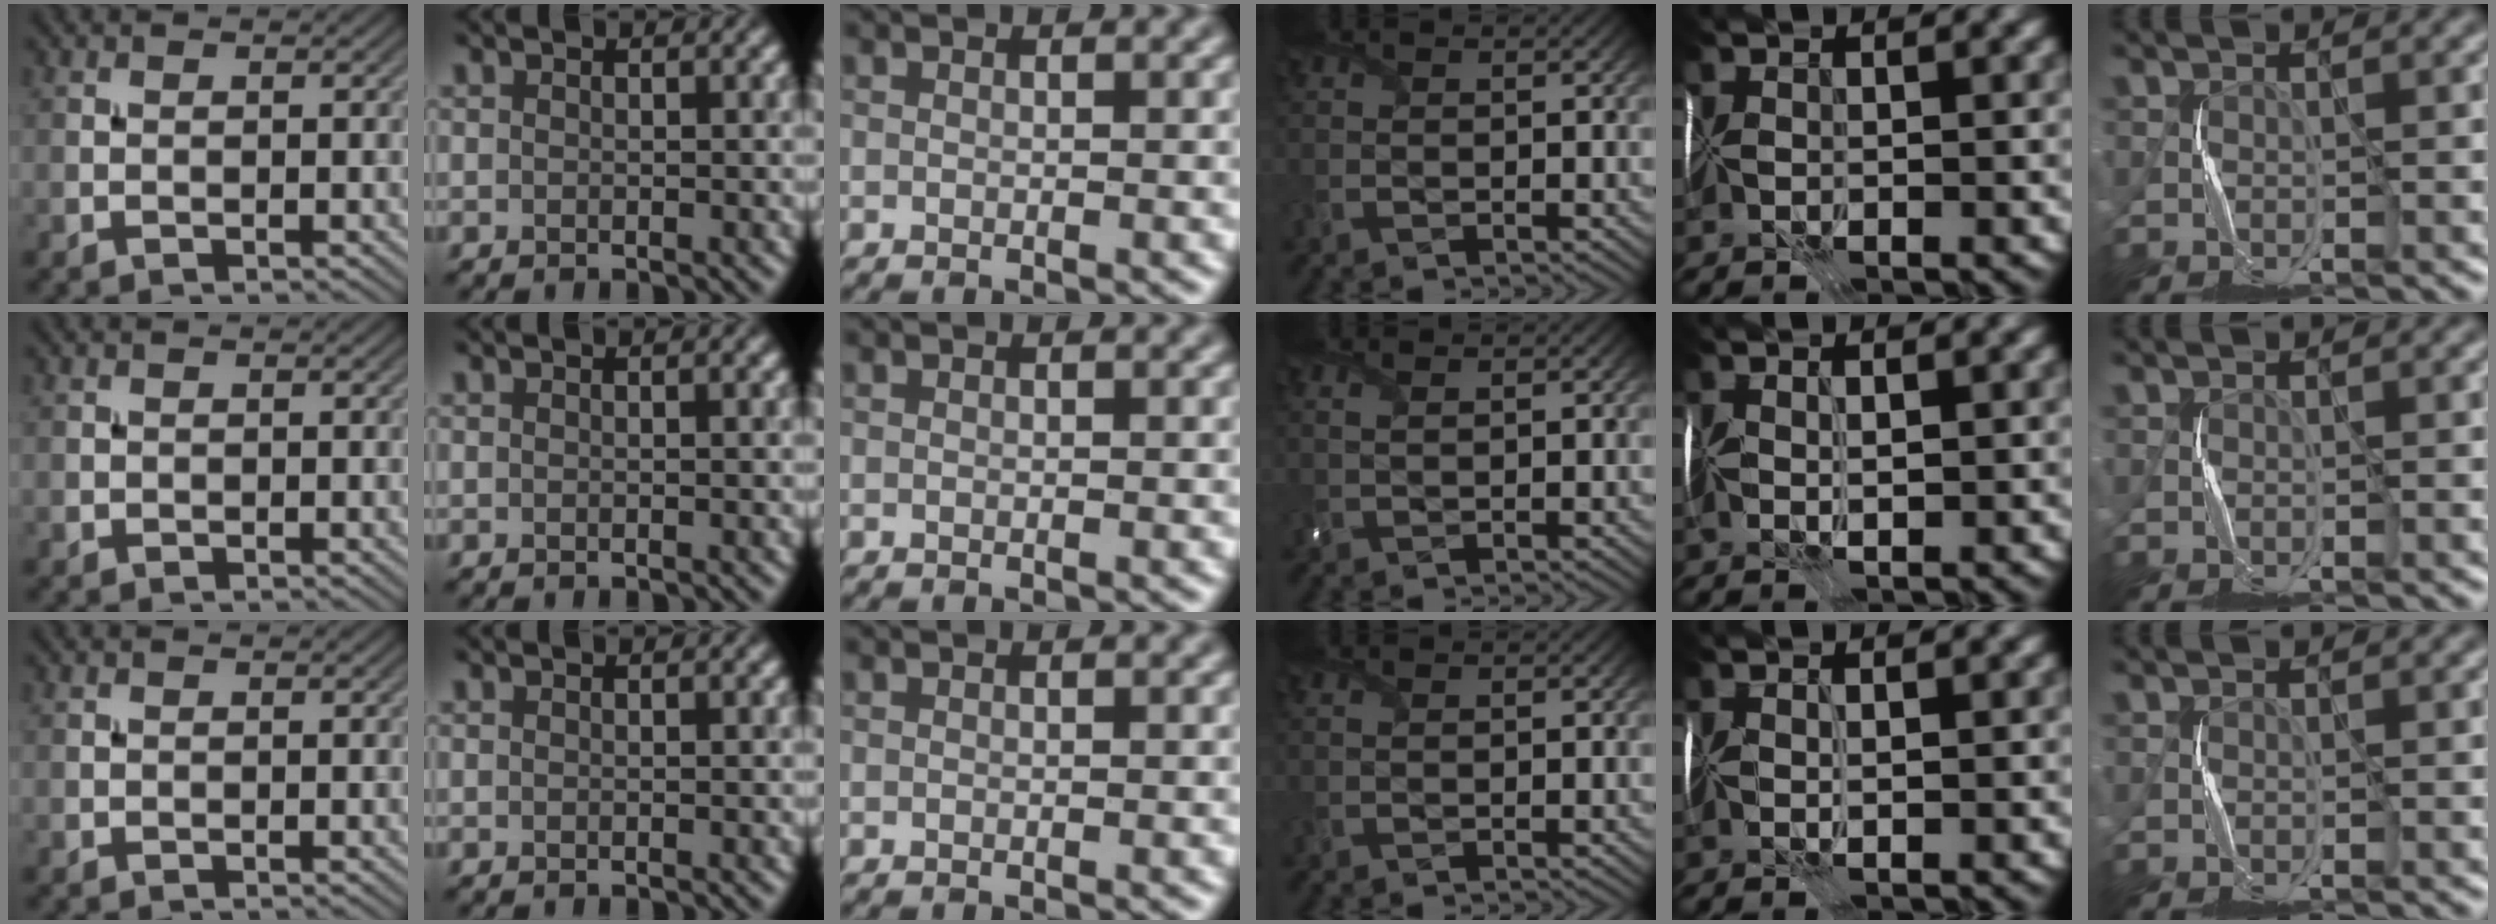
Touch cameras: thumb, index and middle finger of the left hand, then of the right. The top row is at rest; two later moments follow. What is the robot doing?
{"motion": "fold", "object": "handkerchief"}